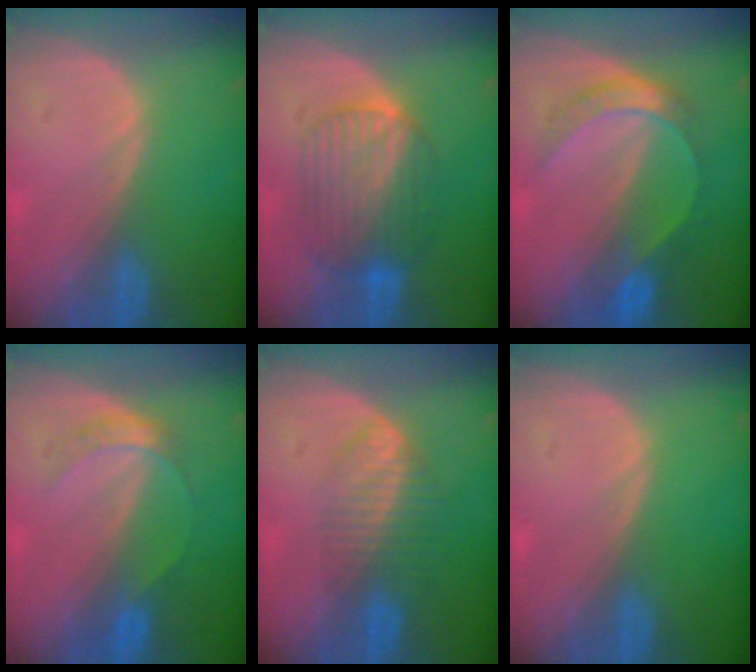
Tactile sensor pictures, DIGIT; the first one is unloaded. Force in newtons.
{"total": 7.7, "press": 7.7, "slide": 0.2}
{"total": 5.9, "press": 5.9, "slide": 0.2}
{"total": 3.5, "press": 3.5, "slide": 0.4}
{"total": 6.6, "press": 5.6, "slide": 3.5}
{"total": 0.0}